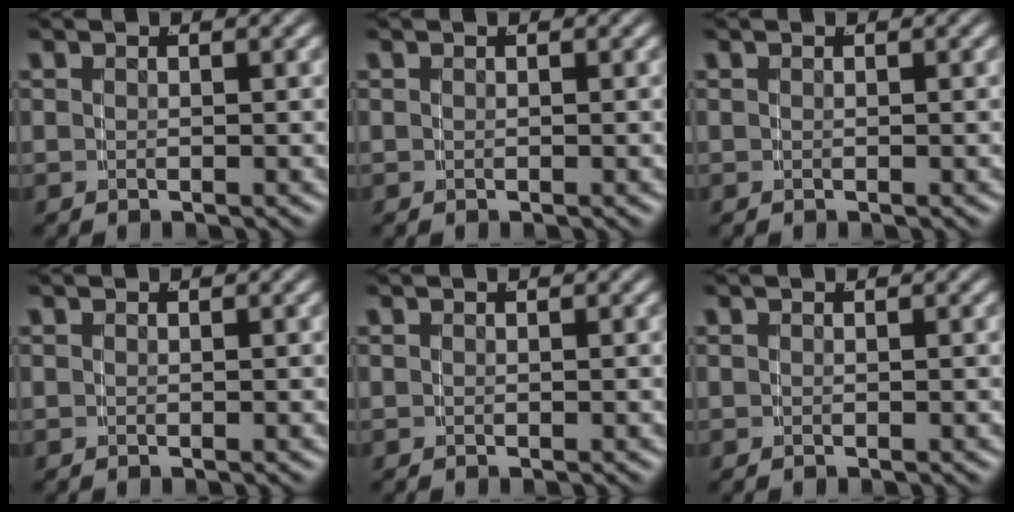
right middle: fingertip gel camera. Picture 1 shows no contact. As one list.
[{"total": 0.0}, {"total": 0.0}, {"total": 0.0}, {"total": 0.0}, {"total": 0.0}]